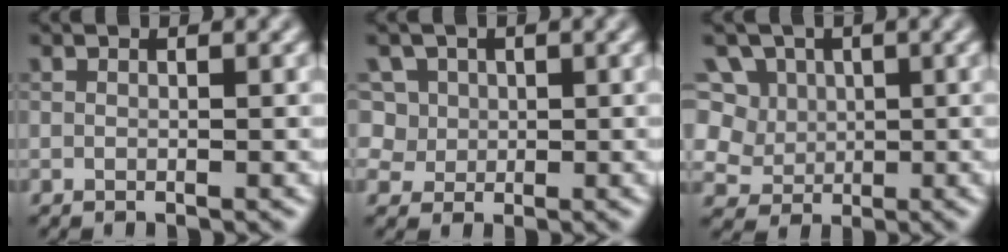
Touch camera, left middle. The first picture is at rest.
{"total": 6.8, "force": [2.9, 5.5, 2.9], "torque": [-0.057, 0.020, 0.029]}
{"total": 9.3, "force": [2.9, 8.0, 3.7], "torque": [-0.088, 0.031, 0.032]}